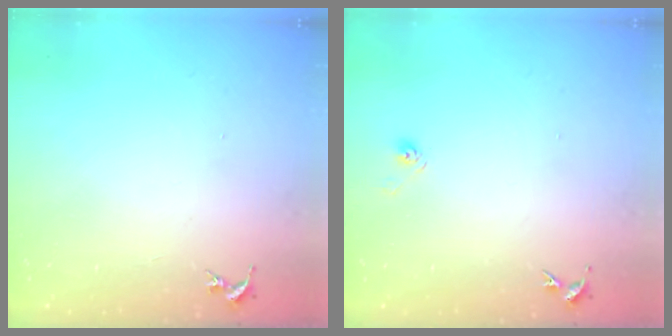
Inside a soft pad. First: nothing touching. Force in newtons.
{"total": 2.9, "press": 2.5, "slide": 1.5}